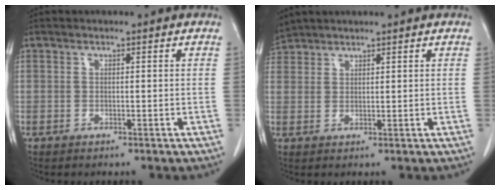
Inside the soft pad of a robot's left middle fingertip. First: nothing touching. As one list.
[{"total": 3.2, "force": [3.1, 0.6, -0.1], "torque": [-0.006, 0.020, 0.065]}]